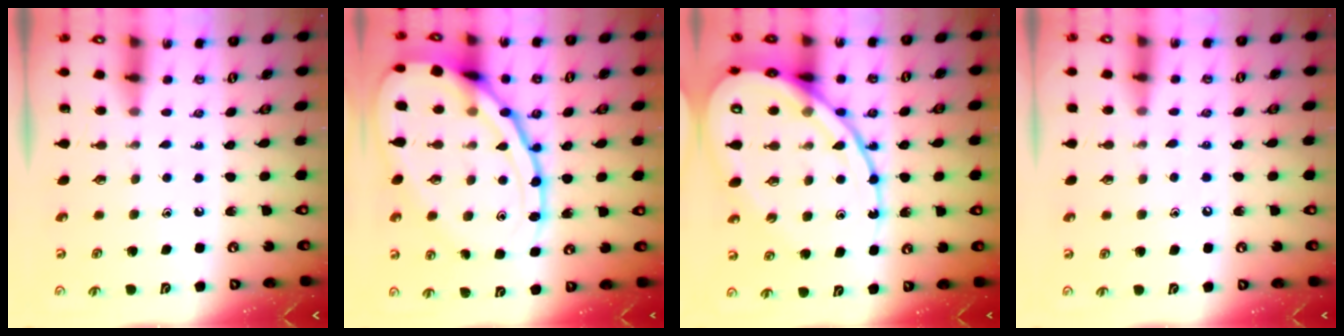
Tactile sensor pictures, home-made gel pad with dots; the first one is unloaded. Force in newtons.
{"total": 21.9, "press": 21.8, "slide": 1.8}
{"total": 20.9, "press": 20.8, "slide": 2.3}
{"total": 6.6, "press": 6.6, "slide": 0.7}